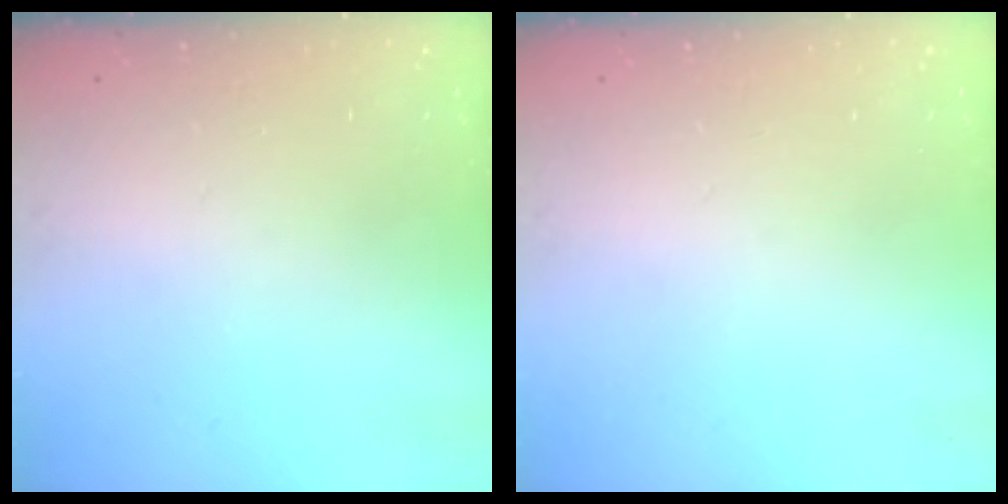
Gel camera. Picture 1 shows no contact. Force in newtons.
{"total": 0.0}